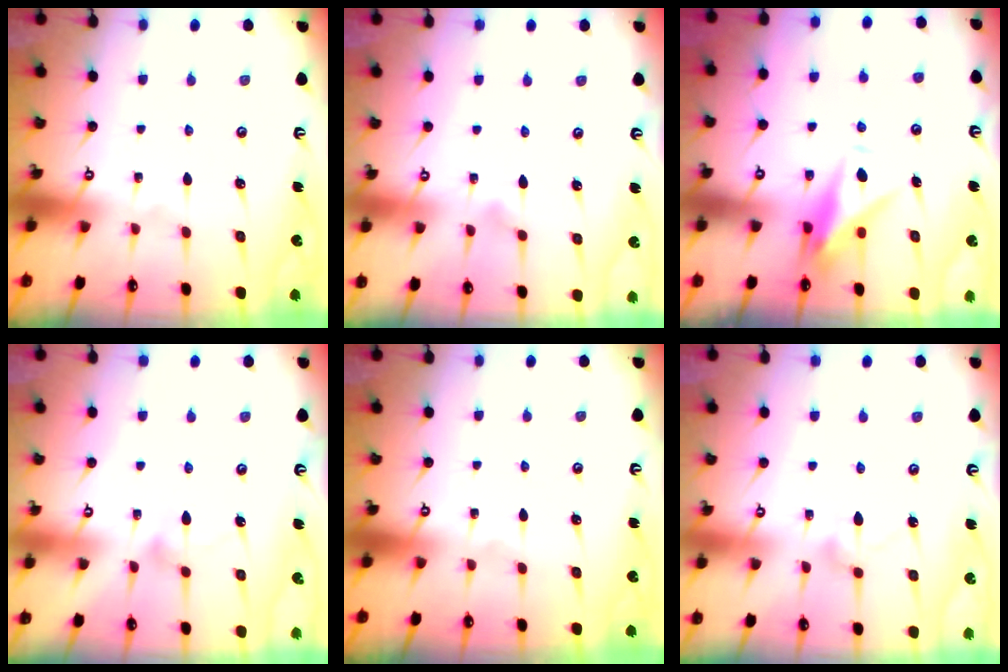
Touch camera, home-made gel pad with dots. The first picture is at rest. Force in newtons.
{"total": 6.2, "press": 6.2, "slide": 0.3}
{"total": 8.0, "press": 8.0, "slide": 0.4}
{"total": 7.7, "press": 7.7, "slide": 0.4}
{"total": 0.0}
{"total": 9.9, "press": 9.9, "slide": 0.4}